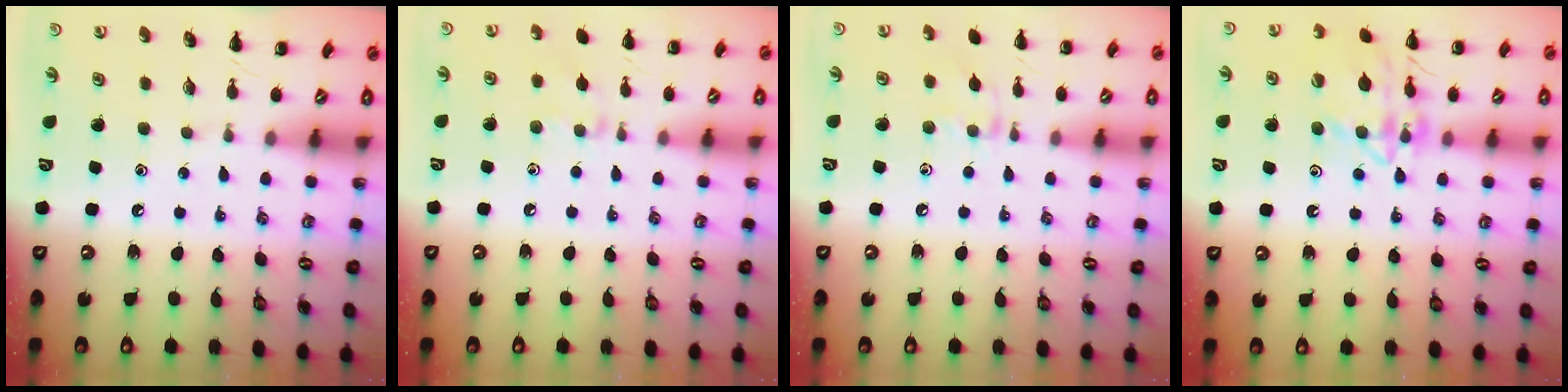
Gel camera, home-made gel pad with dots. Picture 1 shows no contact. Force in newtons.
{"total": 6.6, "press": 6.2, "slide": 2.2}
{"total": 8.3, "press": 8.1, "slide": 1.5}
{"total": 14.7, "press": 14.6, "slide": 1.0}